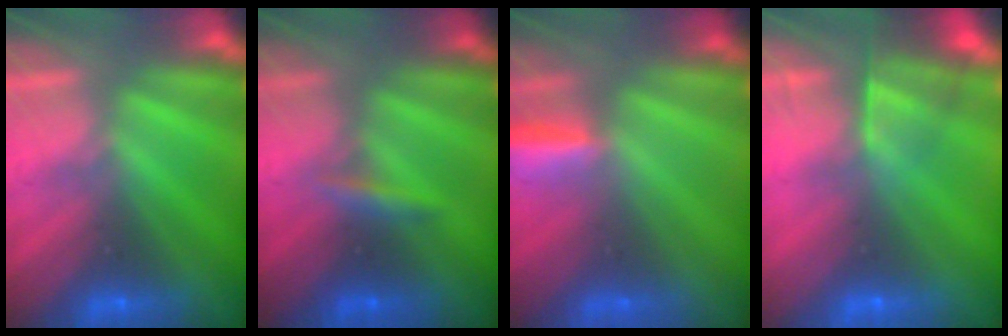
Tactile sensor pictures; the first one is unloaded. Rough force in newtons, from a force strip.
{"total": 2.4}
{"total": 2.9}
{"total": 7.0}